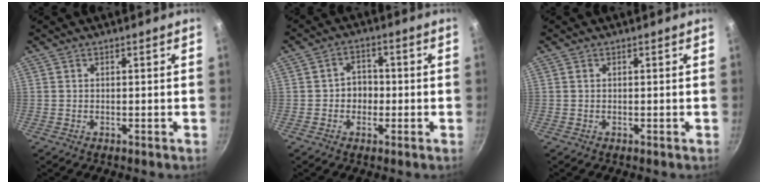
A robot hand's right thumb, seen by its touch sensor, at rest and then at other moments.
{"total": 4.6, "force": [-0.8, 3.9, 2.3], "torque": [-0.001, 0.012, -0.015]}
{"total": 0.0}